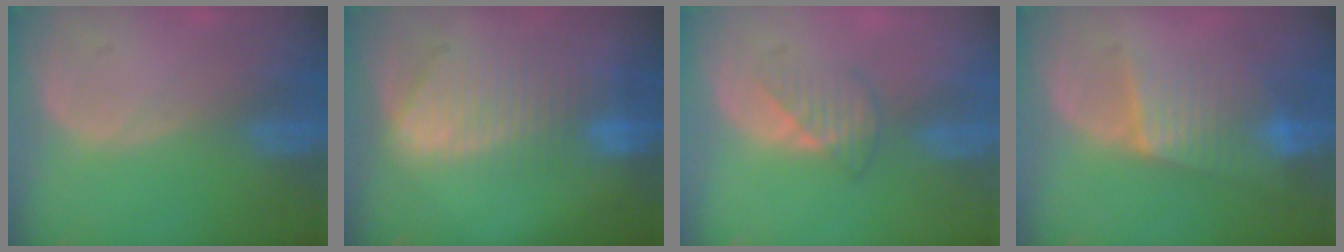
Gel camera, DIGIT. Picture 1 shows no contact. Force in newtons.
{"total": 9.5, "press": 8.2, "slide": 4.6}
{"total": 3.4, "press": 3.2, "slide": 1.2}
{"total": 6.3, "press": 6.3, "slide": 0.8}